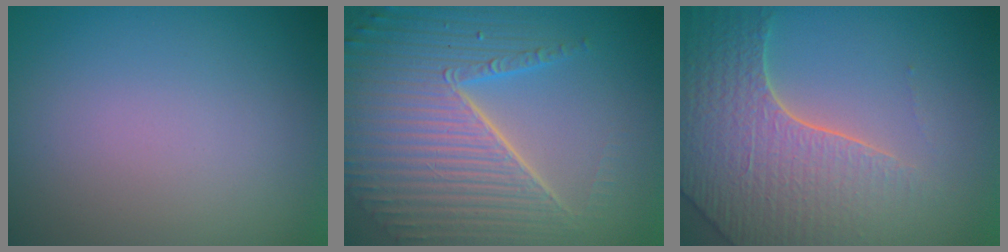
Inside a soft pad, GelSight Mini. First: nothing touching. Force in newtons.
{"total": 9.9, "press": 6.3, "slide": 7.7}
{"total": 5.8, "press": 4.9, "slide": 3.0}